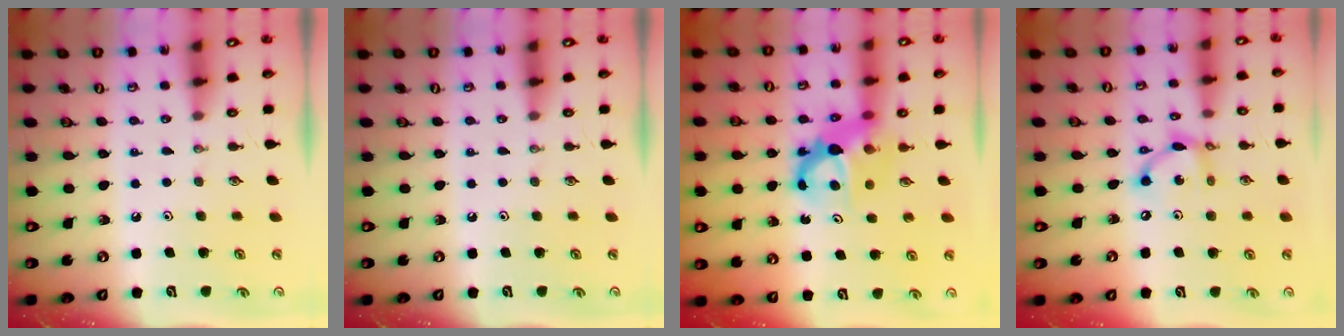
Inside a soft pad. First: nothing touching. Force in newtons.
{"total": 0.0}
{"total": 8.8, "press": 8.7, "slide": 0.6}
{"total": 11.0, "press": 10.9, "slide": 0.9}